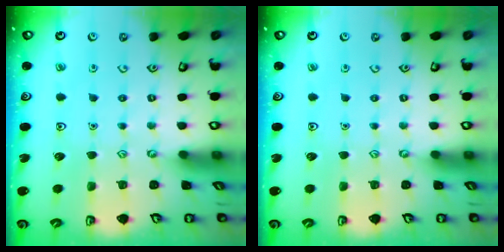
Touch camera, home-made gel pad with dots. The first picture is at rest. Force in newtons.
{"total": 0.0}